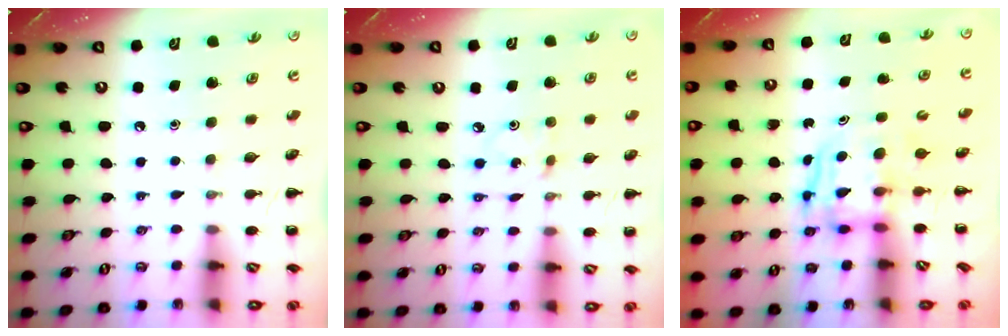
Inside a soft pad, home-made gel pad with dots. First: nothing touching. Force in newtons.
{"total": 1.2, "press": 1.2, "slide": 0.4}
{"total": 3.8, "press": 3.8, "slide": 0.4}